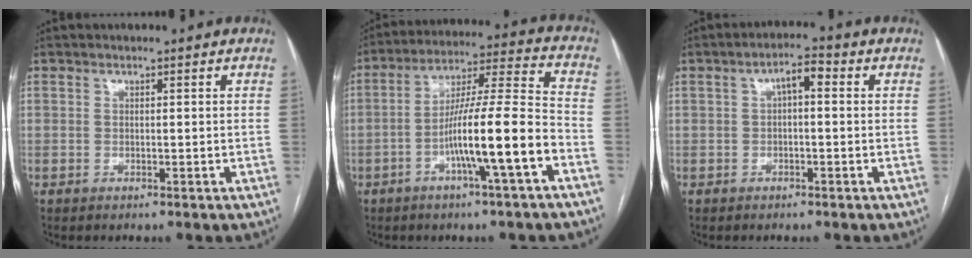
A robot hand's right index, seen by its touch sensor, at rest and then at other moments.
{"total": 13.8, "force": [-5.4, -0.2, 12.7], "torque": [-0.223, 0.013, -0.092]}
{"total": 3.7, "force": [0.5, 1.3, 3.4], "torque": [-0.057, 0.019, 0.007]}